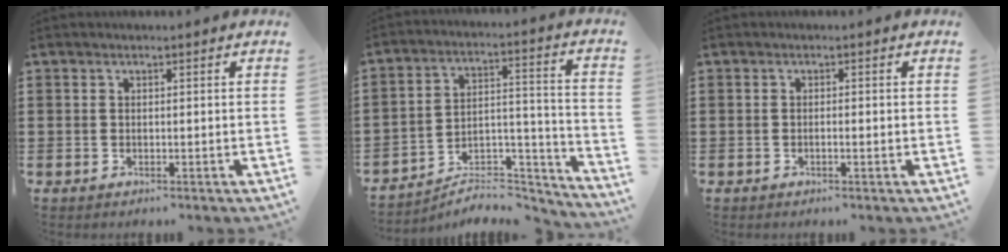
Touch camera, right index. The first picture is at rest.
{"total": 6.4, "force": [-5.7, 1.9, 2.1], "torque": [-0.030, 0.008, -0.111]}
{"total": 0.5, "force": [-0.3, 0.0, 0.4], "torque": [-0.008, -0.001, -0.005]}